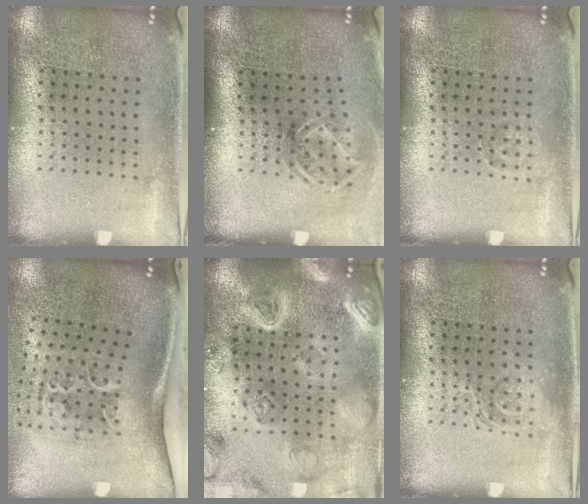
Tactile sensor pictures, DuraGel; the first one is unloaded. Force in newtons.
{"total": 1.8, "press": 1.3, "slide": 1.3}
{"total": 0.7, "press": 0.7, "slide": 0.2}
{"total": 2.2, "press": 1.4, "slide": 1.7}
{"total": 4.3, "press": 3.8, "slide": 1.9}
{"total": 1.9, "press": 1.9, "slide": 0.3}